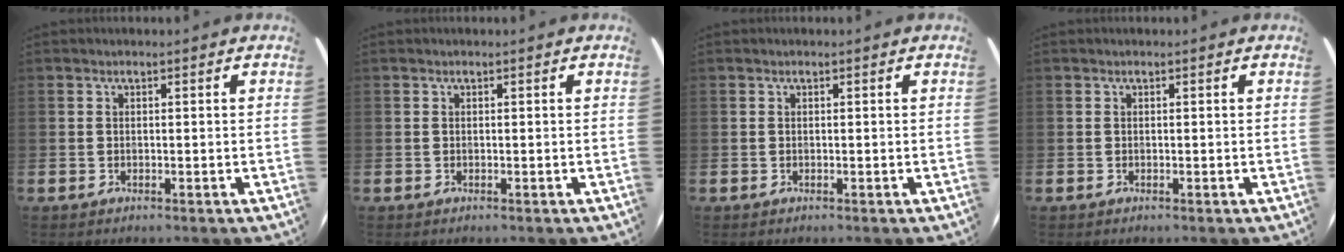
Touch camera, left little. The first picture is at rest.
{"total": 0.0}
{"total": 0.0}
{"total": 0.0}